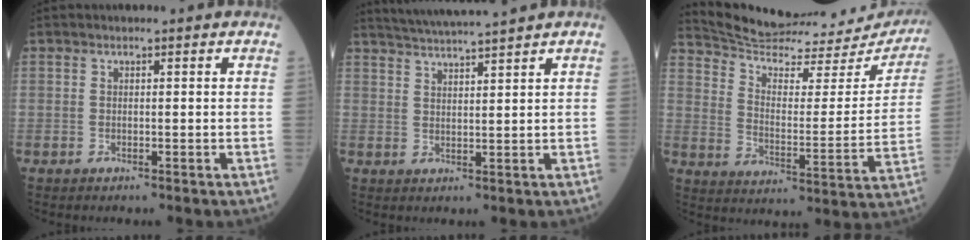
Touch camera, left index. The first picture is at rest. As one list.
[{"total": 4.9, "force": [4.5, -1.4, 1.1], "torque": [-0.025, 0.014, 0.082]}, {"total": 25.2, "force": [24.2, 3.9, 5.7], "torque": [-0.094, -0.068, 0.319]}]